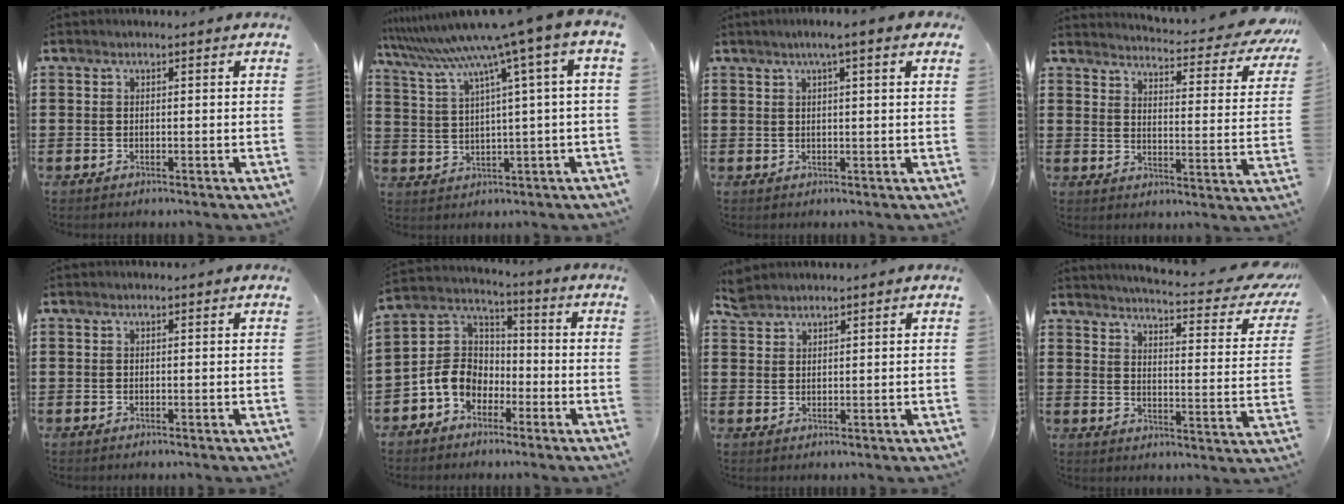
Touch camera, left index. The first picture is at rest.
{"total": 8.4, "force": [4.9, -0.8, 6.7], "torque": [-0.148, -0.038, 0.074]}
{"total": 3.0, "force": [1.7, -0.1, 2.5], "torque": [-0.052, 0.002, 0.028]}
{"total": 4.1, "force": [3.7, -0.2, 1.6], "torque": [-0.036, -0.043, 0.054]}
{"total": 0.0}
{"total": 7.3, "force": [-3.2, 5.8, 3.0], "torque": [-0.095, 0.013, -0.071]}
{"total": 2.6, "force": [2.5, 0.7, 0.4], "torque": [-0.015, 0.000, 0.050]}
{"total": 4.7, "force": [4.1, -0.3, 2.3], "torque": [-0.050, -0.042, 0.060]}